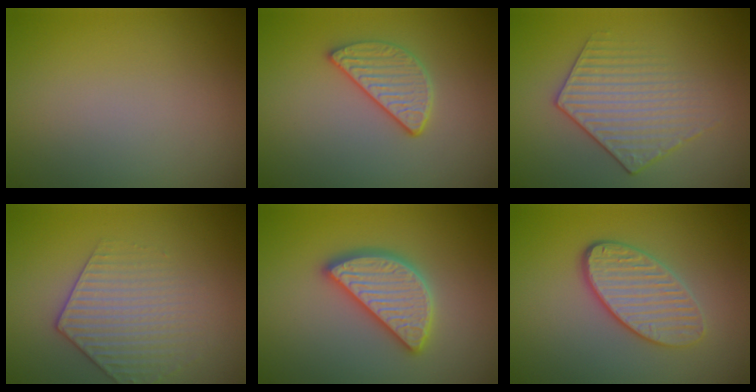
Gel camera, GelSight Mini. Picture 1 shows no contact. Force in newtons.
{"total": 3.0, "press": 2.6, "slide": 1.5}
{"total": 3.5, "press": 3.2, "slide": 1.4}
{"total": 3.2, "press": 3.0, "slide": 0.9}
{"total": 4.7, "press": 4.7, "slide": 0.4}
{"total": 4.2, "press": 3.5, "slide": 2.4}